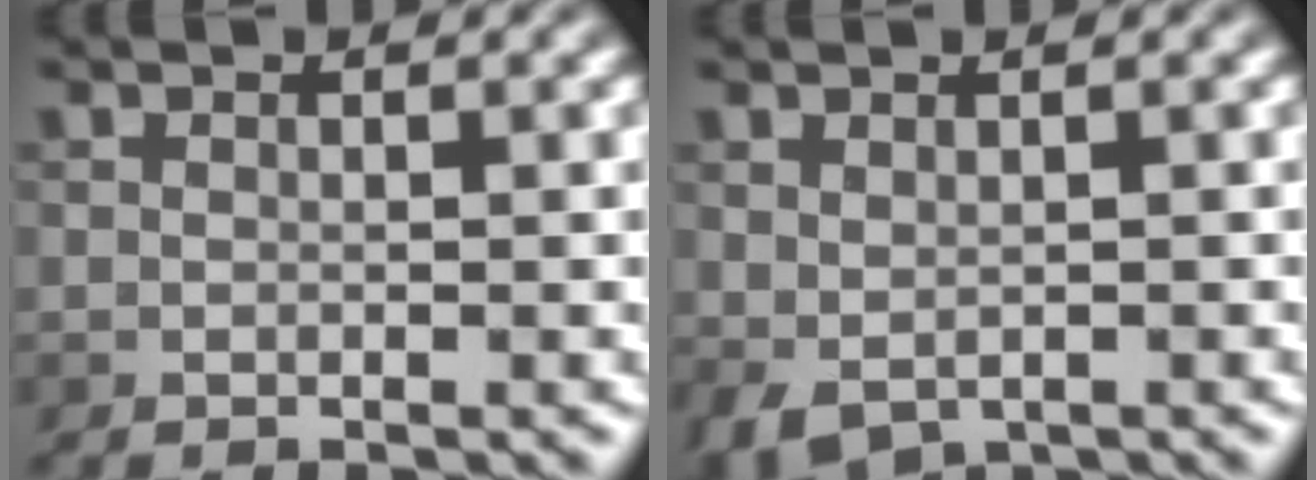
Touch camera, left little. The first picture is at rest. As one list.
[{"total": 2.1, "force": [-0.6, 1.4, 1.4], "torque": [-0.034, -0.008, -0.004]}]